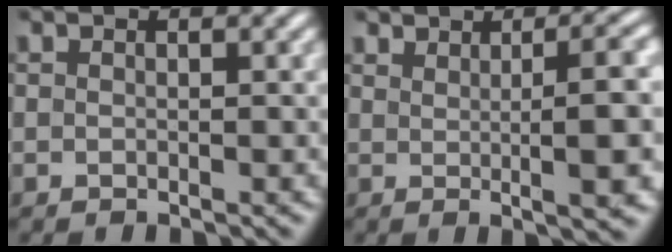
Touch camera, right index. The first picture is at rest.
{"total": 3.8, "force": [1.0, -0.3, 3.7], "torque": [-0.046, 0.003, 0.021]}